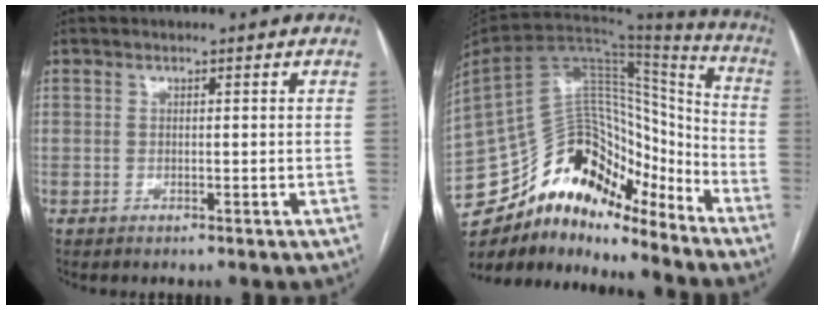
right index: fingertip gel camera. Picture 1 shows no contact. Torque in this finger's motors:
{"motor_torque": [0.07, -0.02, -0.25, -0.17]}